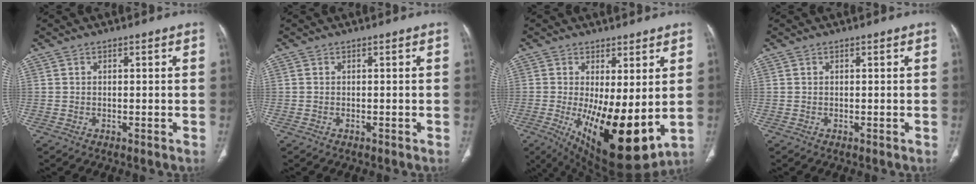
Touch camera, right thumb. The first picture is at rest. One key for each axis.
{"total": 0.0}
{"total": 17.4, "fx": -2.0, "fy": 6.5, "fz": 16.0, "tx": -0.257, "ty": -0.039, "tz": -0.006}
{"total": 0.0}